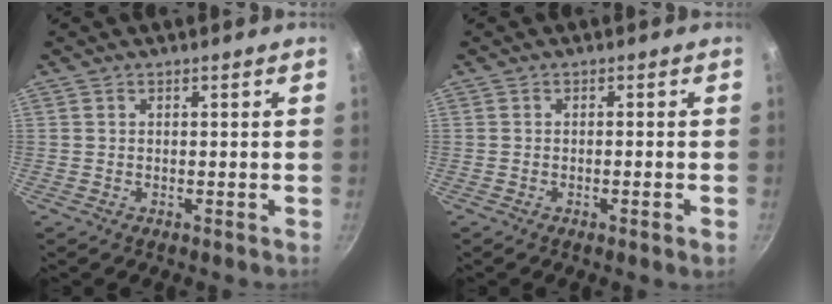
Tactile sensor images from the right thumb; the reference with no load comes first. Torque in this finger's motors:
{"motor_torque": [-0.15, 0.18, -0.31, -0.14, -0.07]}